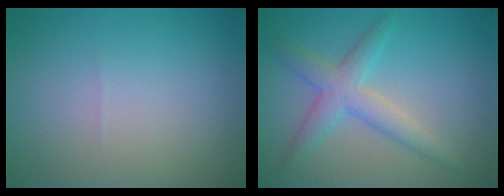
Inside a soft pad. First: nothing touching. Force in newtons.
{"total": 3.6, "press": 3.6, "slide": 0.1}